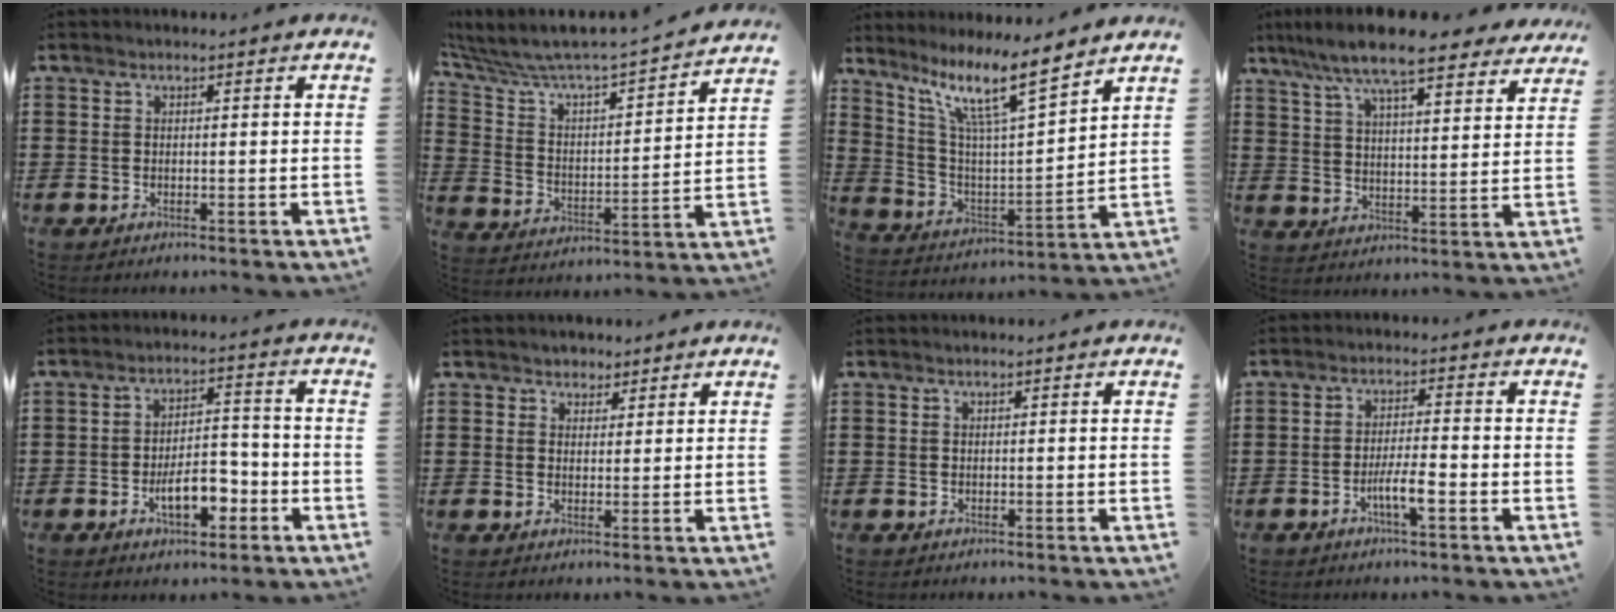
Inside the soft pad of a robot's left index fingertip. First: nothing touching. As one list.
[{"total": 4.8, "force": [4.6, 0.5, 1.0], "torque": [-0.049, -0.050, 0.069]}, {"total": 11.6, "force": [8.5, 1.6, 7.7], "torque": [-0.167, -0.040, 0.143]}, {"total": 9.5, "force": [8.2, 0.8, 4.8], "torque": [-0.123, -0.035, 0.141]}, {"total": 7.3, "force": [-3.1, 3.3, 5.8], "torque": [-0.099, 0.004, -0.060]}, {"total": 2.0, "force": [1.6, 1.3, -0.1], "torque": [-0.006, 0.008, 0.029]}, {"total": 0.0}, {"total": 4.6, "force": [-2.0, 0.7, 4.1], "torque": [-0.074, 0.001, -0.037]}]